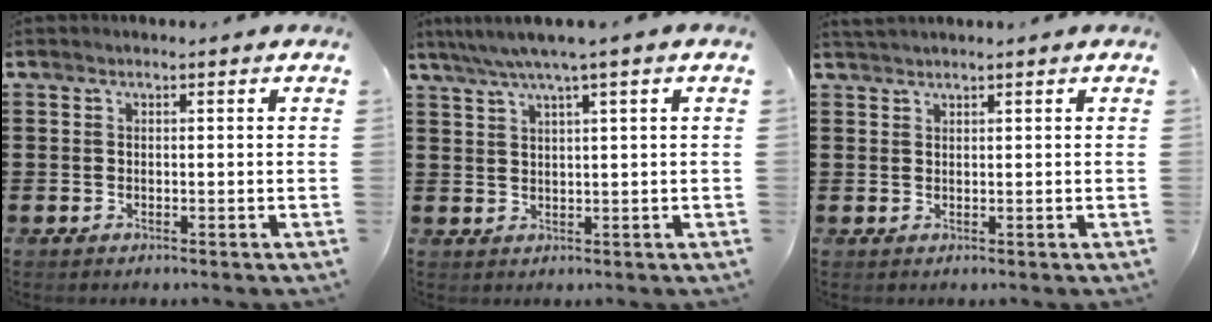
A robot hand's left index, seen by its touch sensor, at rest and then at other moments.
{"total": 3.4, "force": [1.8, -0.3, 2.9], "torque": [-0.060, -0.001, 0.029]}
{"total": 1.2, "force": [1.2, -0.2, 0.3], "torque": [-0.006, 0.000, 0.023]}